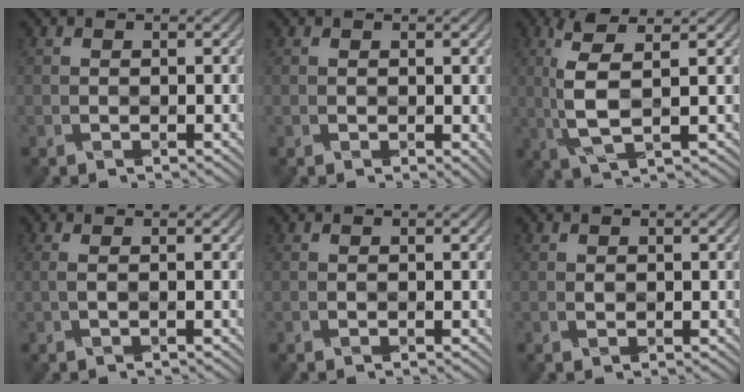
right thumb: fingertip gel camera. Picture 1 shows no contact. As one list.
[{"total": 1.1, "force": [0.4, 0.3, 1.0], "torque": [-0.013, 0.000, 0.010]}, {"total": 5.8, "force": [1.1, 1.4, 5.5], "torque": [-0.125, 0.006, 0.026]}, {"total": 1.0, "force": [0.1, 0.1, 1.0], "torque": [-0.020, 0.004, -0.004]}, {"total": 0.0}, {"total": 0.6, "force": [0.4, 0.4, 0.1], "torque": [-0.003, 0.000, 0.009]}]